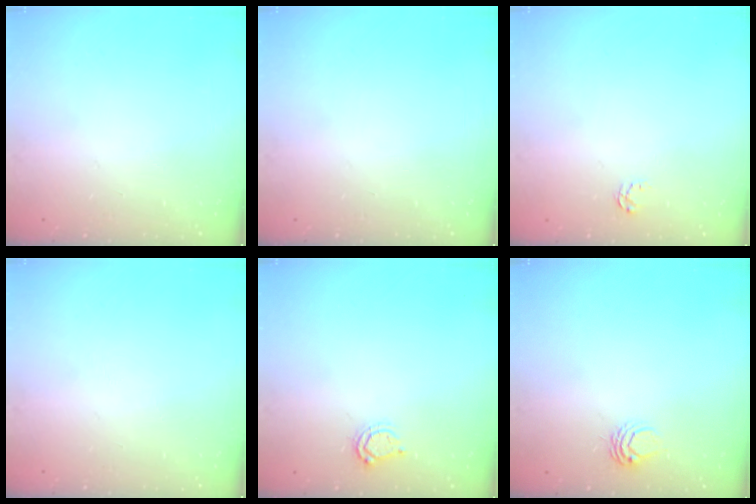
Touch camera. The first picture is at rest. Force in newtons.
{"total": 0.0}
{"total": 2.6, "press": 2.6, "slide": 0.3}
{"total": 0.0}
{"total": 4.7, "press": 4.7, "slide": 0.6}
{"total": 5.2, "press": 5.2, "slide": 0.4}